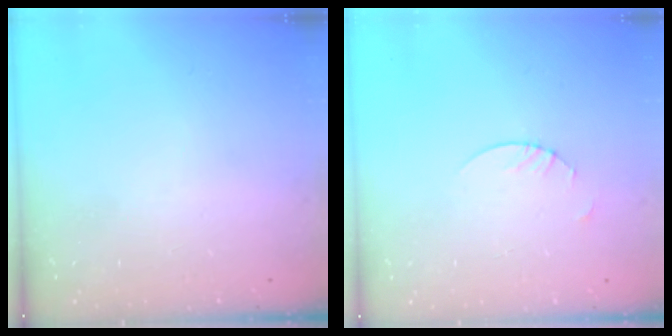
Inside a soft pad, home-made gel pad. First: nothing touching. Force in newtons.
{"total": 1.8, "press": 1.8, "slide": 0.2}